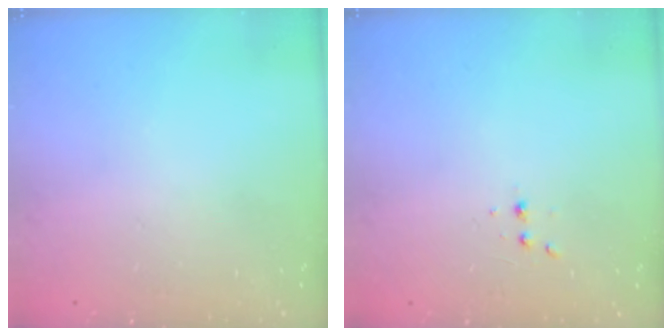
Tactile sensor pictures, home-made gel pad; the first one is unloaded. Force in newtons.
{"total": 2.9, "press": 2.7, "slide": 1.0}